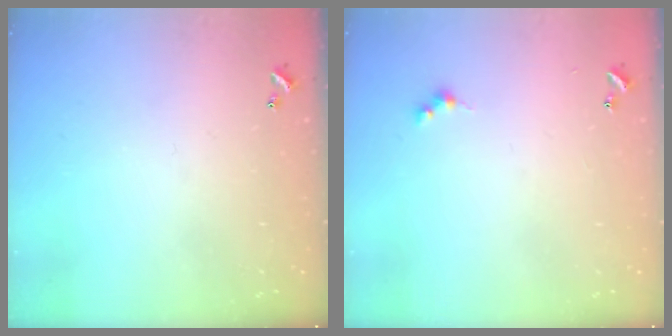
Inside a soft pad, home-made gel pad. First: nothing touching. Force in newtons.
{"total": 2.6, "press": 2.6, "slide": 0.5}